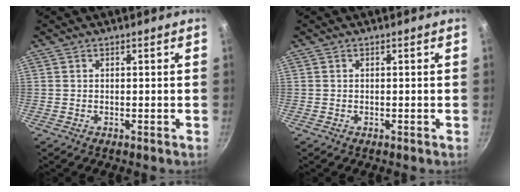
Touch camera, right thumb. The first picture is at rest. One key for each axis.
{"total": 0.0}